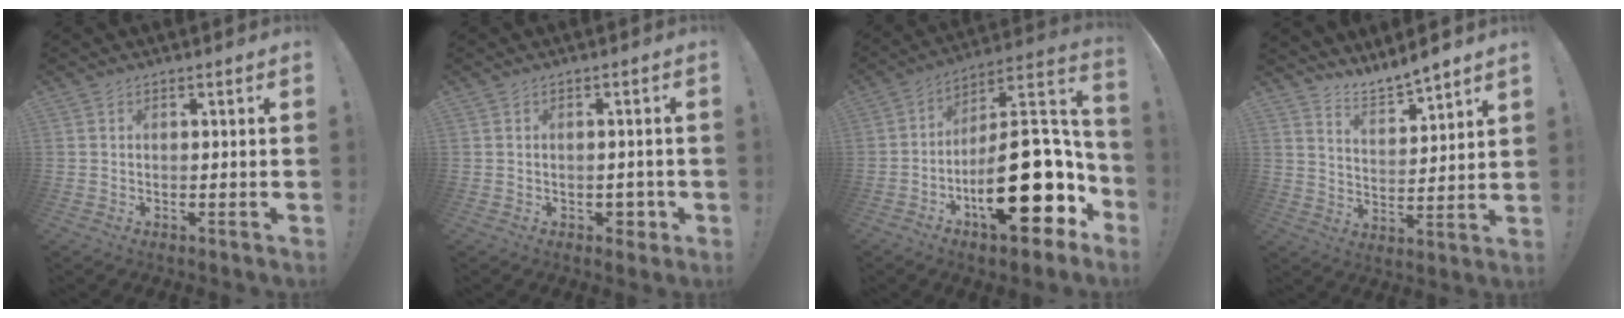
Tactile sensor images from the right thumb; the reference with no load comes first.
{"total": 3.7, "force": [-0.7, 3.1, 1.9], "torque": [-0.014, 0.001, -0.009]}
{"total": 27.0, "force": [-7.8, 12.3, 22.7], "torque": [-0.326, 0.055, -0.105]}
{"total": 7.2, "force": [7.1, 0.4, 1.5], "torque": [-0.029, -0.062, 0.127]}